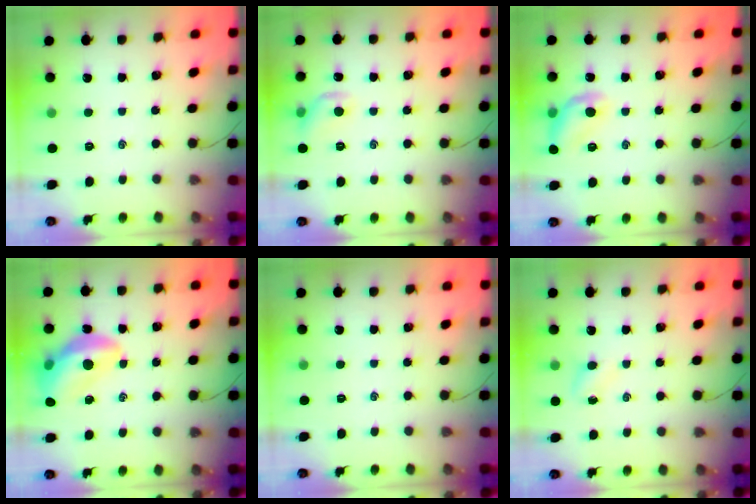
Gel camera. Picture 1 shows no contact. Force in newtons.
{"total": 7.4, "press": 7.3, "slide": 1.0}
{"total": 10.7, "press": 10.7, "slide": 0.5}
{"total": 14.0, "press": 13.5, "slide": 3.8}
{"total": 0.0}
{"total": 2.8, "press": 2.6, "slide": 0.9}